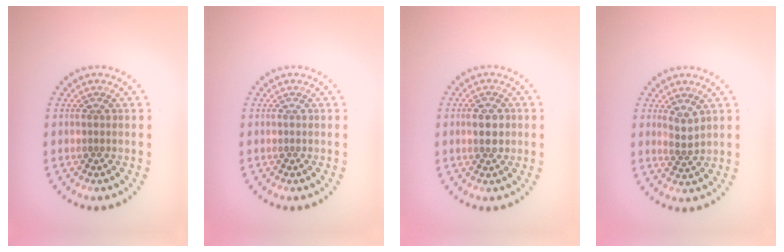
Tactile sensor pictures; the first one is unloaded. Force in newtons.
{"total": 0.0}
{"total": 2.5, "press": 2.5, "slide": 0.1}
{"total": 1.6, "press": 1.4, "slide": 0.9}